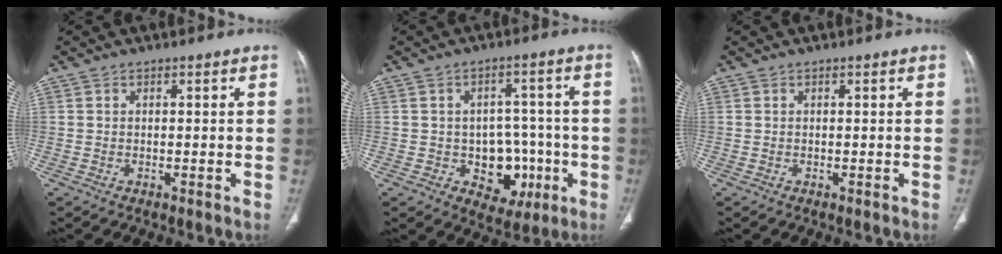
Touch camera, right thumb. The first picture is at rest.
{"total": 9.9, "force": [-2.5, 7.5, 5.9], "torque": [-0.031, 0.025, -0.023]}
{"total": 0.0}